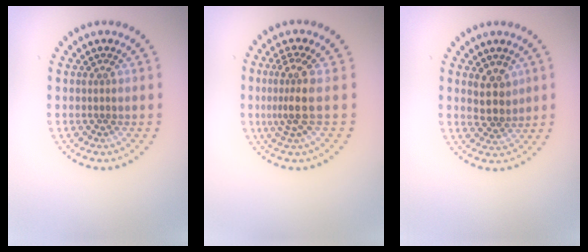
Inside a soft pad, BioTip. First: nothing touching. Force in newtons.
{"total": 2.8, "press": 2.3, "slide": 1.7}
{"total": 2.6, "press": 2.3, "slide": 1.3}